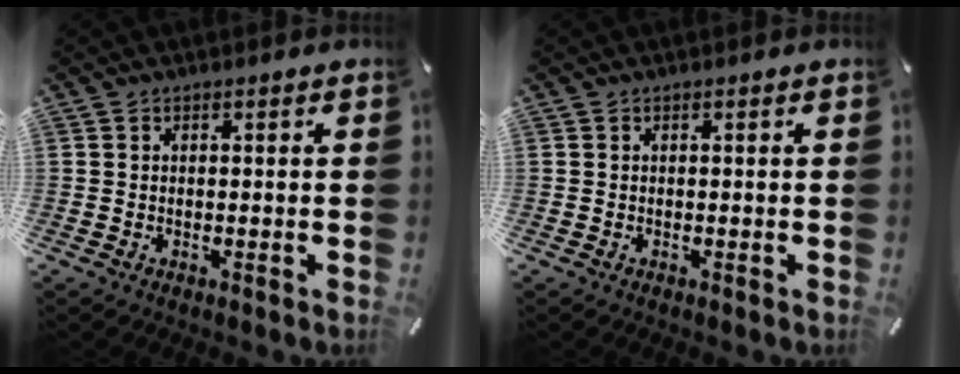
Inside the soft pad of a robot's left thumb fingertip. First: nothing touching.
{"total": 0.0}